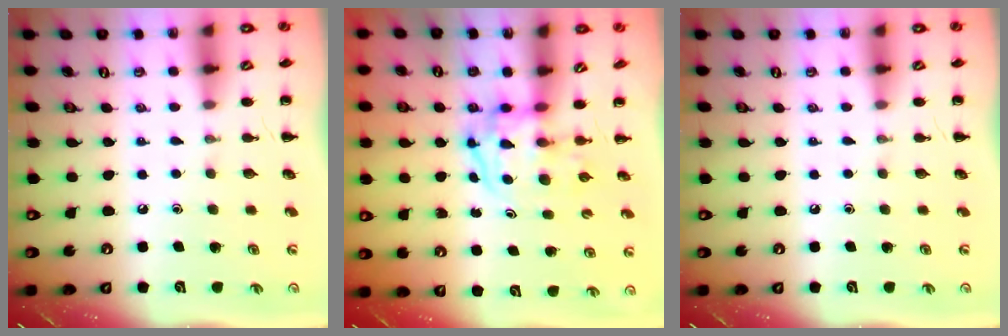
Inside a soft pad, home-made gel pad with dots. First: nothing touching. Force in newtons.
{"total": 3.5, "press": 3.5, "slide": 0.5}
{"total": 0.0}